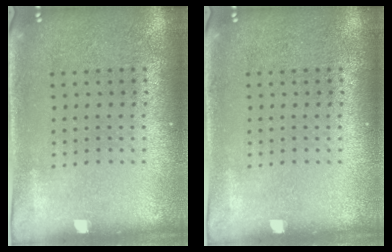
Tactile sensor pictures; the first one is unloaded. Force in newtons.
{"total": 0.0}